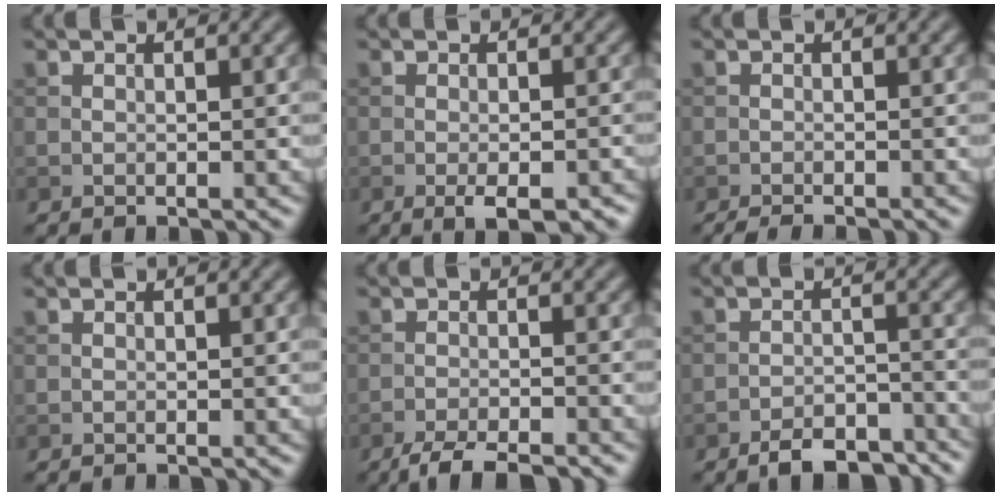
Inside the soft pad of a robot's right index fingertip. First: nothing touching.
{"total": 3.5, "force": [-1.9, 0.9, 2.9], "torque": [-0.048, -0.006, -0.023]}
{"total": 2.1, "force": [-1.7, 0.3, 1.1], "torque": [-0.013, 0.002, -0.030]}
{"total": 0.0}
{"total": 3.9, "force": [-3.2, 0.5, 2.1], "torque": [-0.037, -0.003, -0.061]}
{"total": 5.4, "force": [-4.4, 1.9, 2.6], "torque": [-0.035, 0.000, -0.073]}